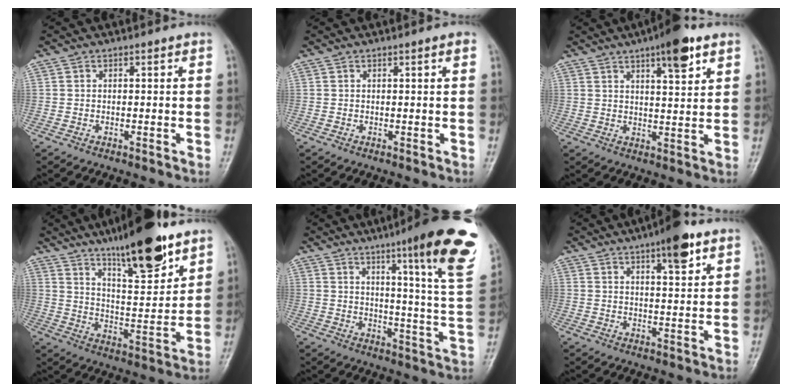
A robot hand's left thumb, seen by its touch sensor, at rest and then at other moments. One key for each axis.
{"total": 1.0, "fx": 0.5, "fy": 0.0, "fz": 0.9, "tx": -0.013, "ty": 0.000, "tz": 0.006}
{"total": 10.1, "fx": 5.9, "fy": 2.7, "fz": 7.7, "tx": -0.097, "ty": -0.028, "tz": 0.085}
{"total": 18.0, "fx": 12.3, "fy": 4.5, "fz": 12.4, "tx": -0.166, "ty": -0.067, "tz": 0.204}
{"total": 21.1, "fx": 11.4, "fy": 1.8, "fz": 17.6, "tx": -0.213, "ty": -0.055, "tz": 0.149}
{"total": 8.5, "fx": 5.0, "fy": 2.3, "fz": 6.5, "tx": -0.081, "ty": -0.024, "tz": 0.070}